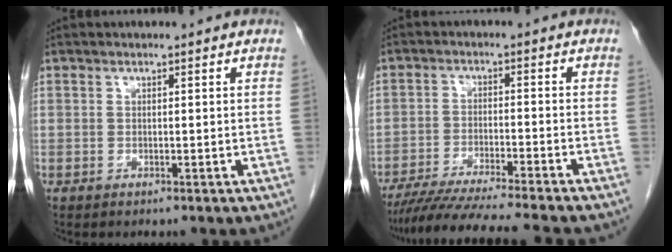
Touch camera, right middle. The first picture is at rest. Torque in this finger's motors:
{"motor_torque": [1.21, -0.92, 0.42, 0.11]}